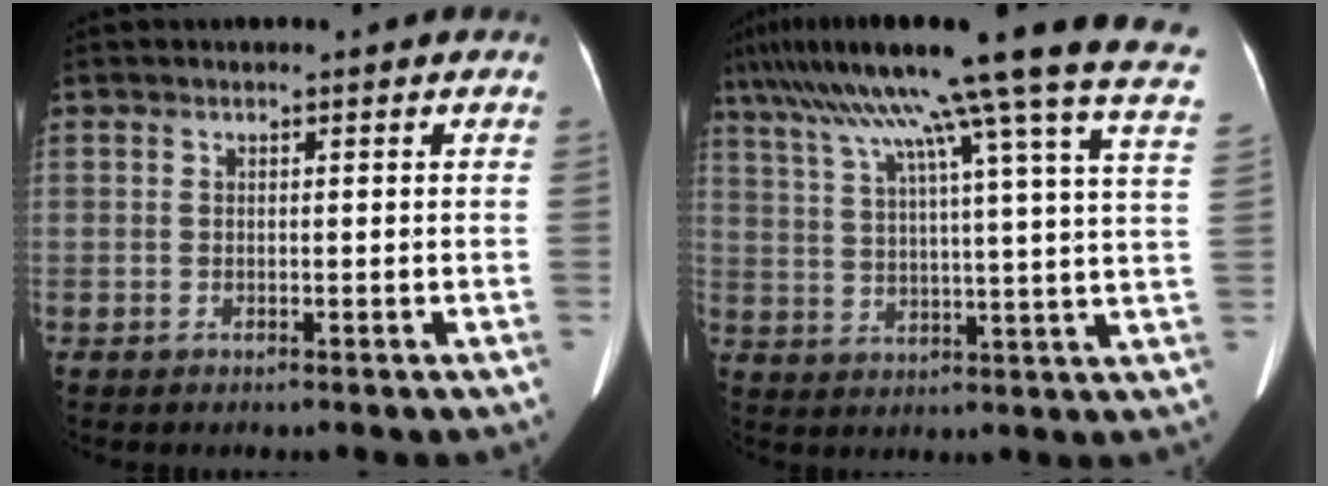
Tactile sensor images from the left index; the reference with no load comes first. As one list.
[{"total": 27.1, "force": [21.2, -0.7, 16.8], "torque": [-0.252, -0.015, 0.280]}]